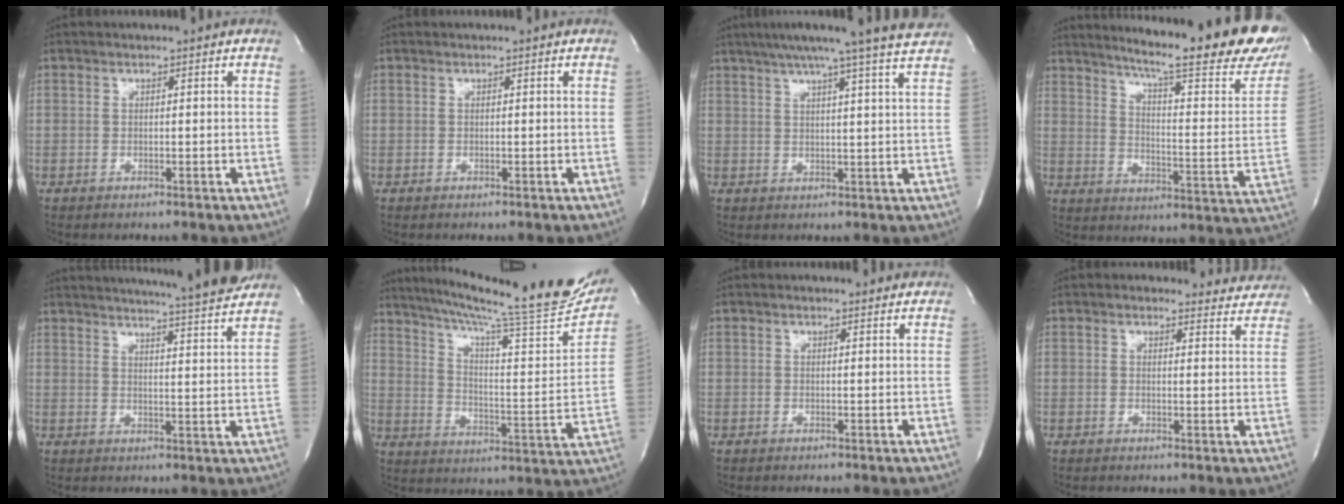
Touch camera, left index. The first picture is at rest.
{"total": 0.0}
{"total": 14.3, "force": [12.5, -1.7, 6.8], "torque": [-0.115, -0.010, 0.154]}
{"total": 29.0, "force": [23.7, 2.2, 16.5], "torque": [-0.230, -0.087, 0.295]}
{"total": 16.9, "force": [15.6, -0.7, 6.5], "torque": [-0.112, -0.034, 0.199]}
{"total": 26.6, "force": [23.2, 1.6, 12.7], "torque": [-0.203, -0.065, 0.309]}
{"total": 1.6, "force": [1.5, 0.5, 0.3], "torque": [-0.012, 0.006, 0.015]}
{"total": 5.7, "force": [5.4, 2.0, -0.4], "torque": [0.027, -0.012, 0.034]}